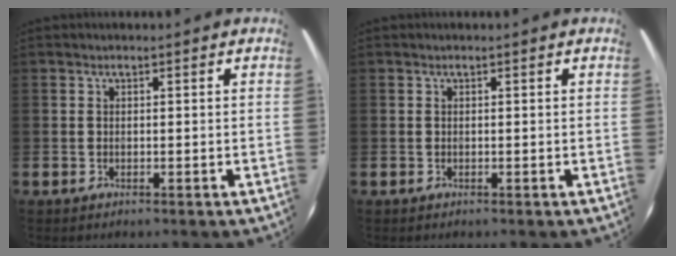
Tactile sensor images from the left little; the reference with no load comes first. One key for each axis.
{"total": 0.0}